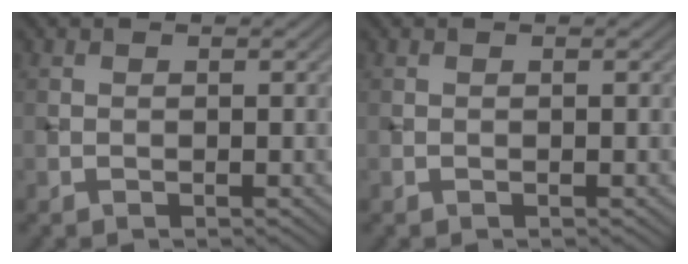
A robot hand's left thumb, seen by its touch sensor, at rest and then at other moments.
{"total": 0.0}